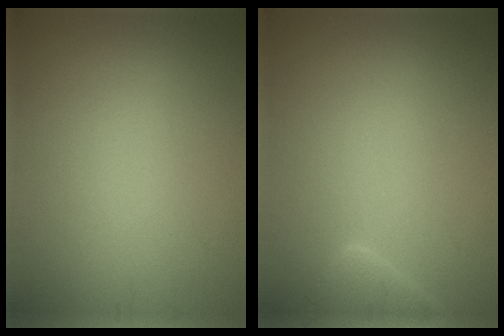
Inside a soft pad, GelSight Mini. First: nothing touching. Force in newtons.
{"total": 2.4, "press": 2.4, "slide": 0.3}